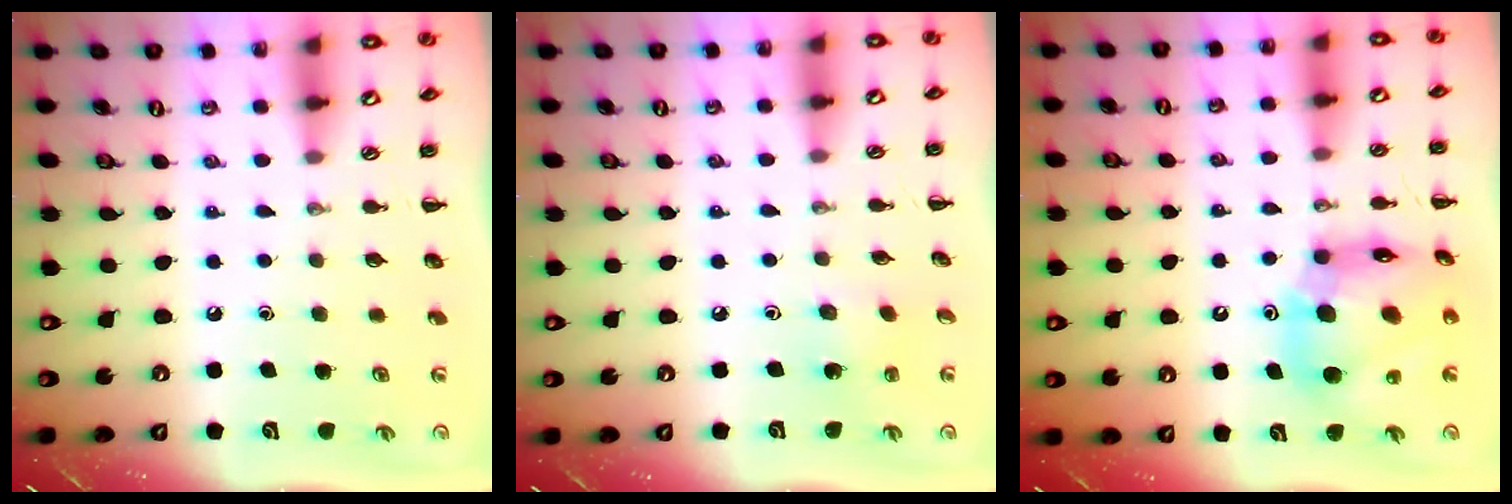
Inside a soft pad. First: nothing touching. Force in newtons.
{"total": 1.7, "press": 1.6, "slide": 0.6}
{"total": 16.2, "press": 15.4, "slide": 4.8}